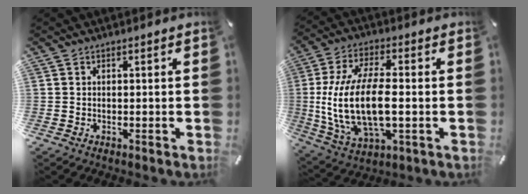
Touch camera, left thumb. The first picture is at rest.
{"total": 17.3, "force": [-0.8, 8.5, 15.0], "torque": [-0.320, -0.008, -0.011]}